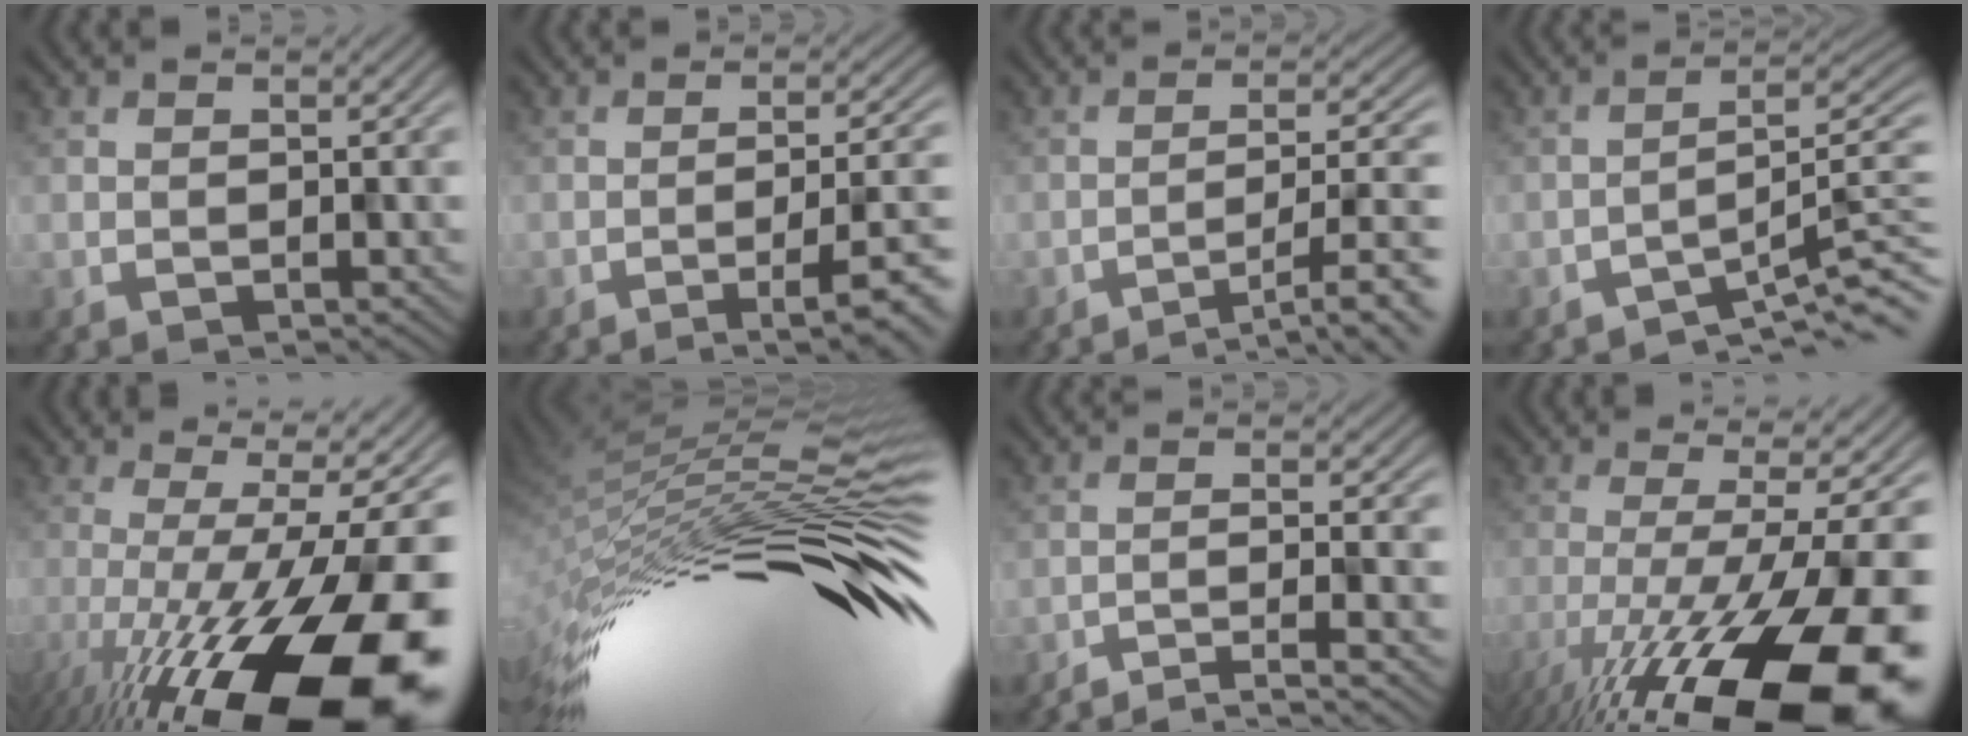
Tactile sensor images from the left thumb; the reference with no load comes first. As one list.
[{"total": 7.2, "force": [-3.4, 1.5, 6.2], "torque": [-0.096, -0.006, -0.044]}, {"total": 8.9, "force": [-6.0, 1.8, 6.3], "torque": [-0.092, 0.010, -0.075]}, {"total": 7.9, "force": [-5.9, 0.9, 5.2], "torque": [-0.065, 0.010, -0.087]}, {"total": 20.2, "force": [-7.5, 6.2, 17.6], "torque": [-0.263, -0.029, -0.112]}, {"total": 16.2, "force": [-1.1, 3.3, 15.9], "torque": [-0.286, 0.000, -0.014]}, {"total": 5.9, "force": [-5.1, 0.5, 3.0], "torque": [-0.047, 0.015, -0.080]}, {"total": 18.6, "force": [-8.5, 4.8, 15.9], "torque": [-0.256, -0.027, -0.137]}]